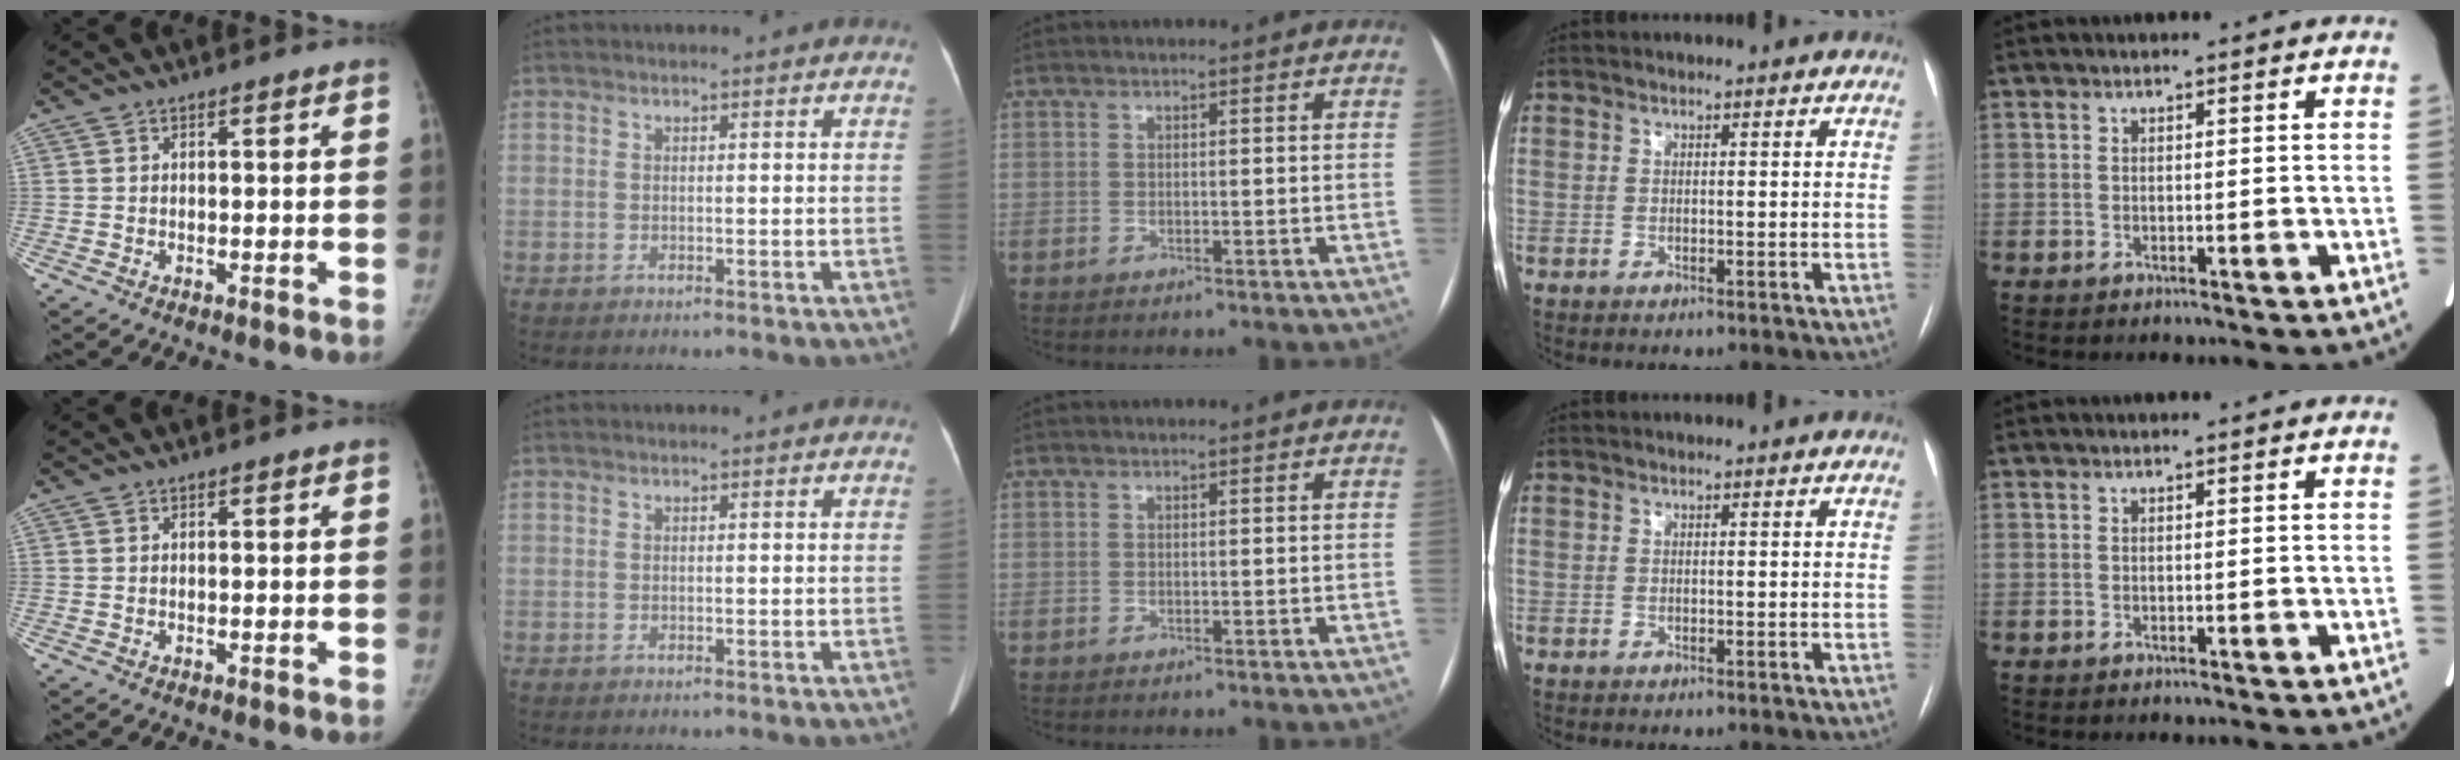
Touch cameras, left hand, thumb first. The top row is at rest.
{}